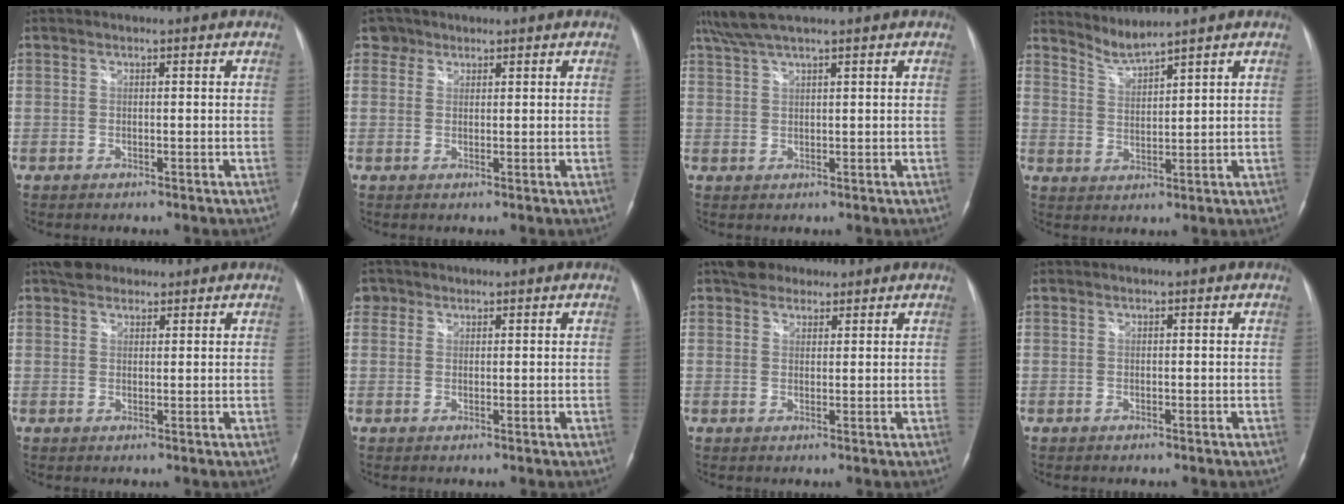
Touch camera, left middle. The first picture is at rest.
{"total": 2.1, "force": [1.4, 1.6, -0.2], "torque": [0.011, 0.007, 0.018]}
{"total": 5.6, "force": [4.5, 0.2, 3.3], "torque": [-0.074, 0.032, 0.090]}
{"total": 3.5, "force": [3.3, -1.1, 0.0], "torque": [-0.009, -0.011, 0.073]}
{"total": 3.9, "force": [3.0, 2.1, 1.1], "torque": [-0.024, 0.021, 0.053]}
{"total": 2.3, "force": [1.2, 1.9, 0.1], "torque": [0.005, 0.008, 0.019]}
{"total": 4.4, "force": [3.4, 2.5, 1.2], "torque": [-0.025, 0.021, 0.061]}
{"total": 0.0}